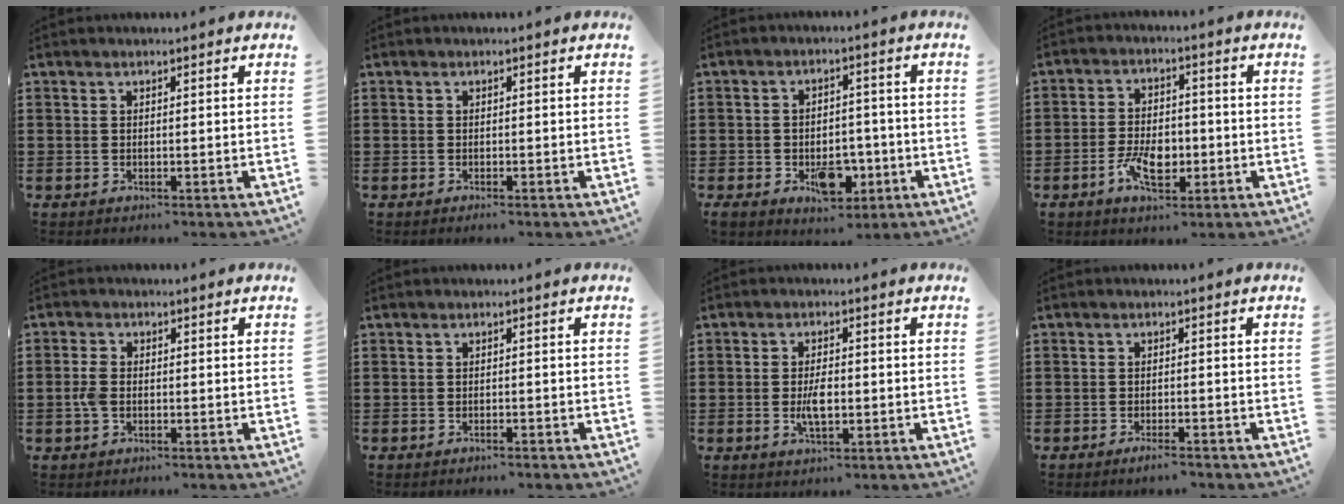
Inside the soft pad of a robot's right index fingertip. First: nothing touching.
{"total": 0.6, "force": [-0.5, -0.1, 0.2], "torque": [-0.005, -0.004, -0.010]}
{"total": 7.2, "force": [-3.0, 4.3, 5.0], "torque": [-0.063, 0.012, -0.050]}
{"total": 6.5, "force": [-2.2, 3.5, 5.0], "torque": [-0.095, 0.001, -0.042]}
{"total": 2.7, "force": [-0.6, 1.6, 2.1], "torque": [-0.062, -0.006, -0.017]}
{"total": 0.8, "force": [-0.7, -0.1, 0.3], "torque": [-0.009, -0.005, -0.013]}
{"total": 3.9, "force": [-0.7, 1.5, 3.6], "torque": [-0.072, -0.001, -0.013]}
{"total": 1.9, "force": [-1.6, 0.0, 1.0], "torque": [-0.018, -0.003, -0.030]}